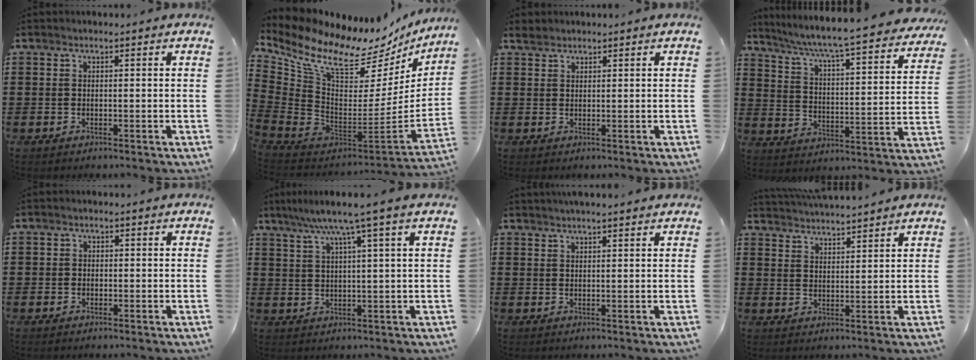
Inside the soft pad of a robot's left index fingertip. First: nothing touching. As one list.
[{"total": 10.8, "force": [8.2, 4.1, 5.7], "torque": [-0.147, -0.071, 0.140]}, {"total": 1.6, "force": [1.4, 0.7, 0.3], "torque": [-0.010, 0.004, 0.029]}, {"total": 5.6, "force": [4.9, -0.7, 2.6], "torque": [-0.073, -0.048, 0.073]}, {"total": 0.8, "force": [-0.4, 0.7, 0.2], "torque": [-0.005, 0.001, -0.008]}, {"total": 6.1, "force": [3.8, -0.6, 4.8], "torque": [-0.104, -0.006, 0.060]}, {"total": 1.7, "force": [1.6, 0.0, 0.7], "torque": [-0.016, 0.003, 0.031]}, {"total": 3.3, "force": [3.3, -0.4, -0.2], "torque": [-0.007, -0.016, 0.058]}]